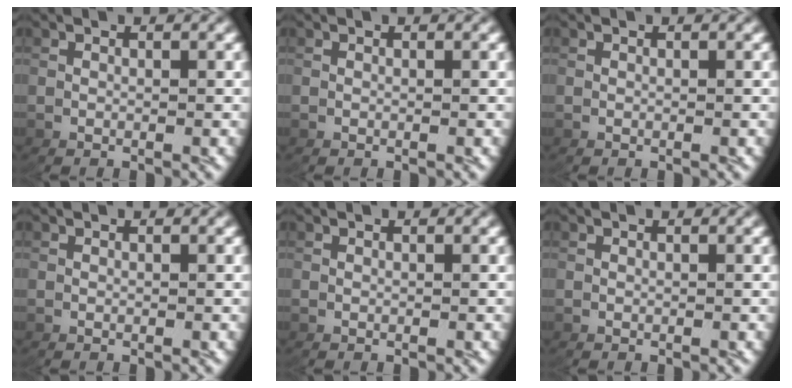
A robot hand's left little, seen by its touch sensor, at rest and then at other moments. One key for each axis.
{"total": 0.0}
{"total": 0.0}
{"total": 0.0}
{"total": 0.0}
{"total": 0.0}